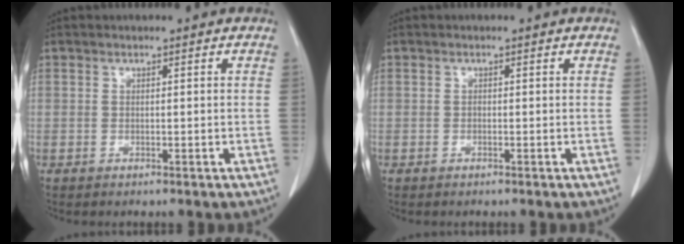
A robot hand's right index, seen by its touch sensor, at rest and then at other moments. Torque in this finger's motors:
{"motor_torque": [0.13, -0.13, 0.03, 0.02]}